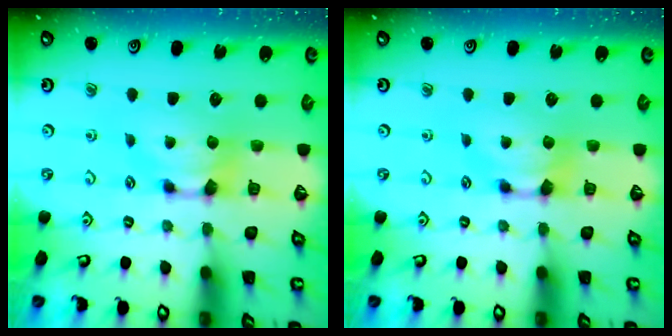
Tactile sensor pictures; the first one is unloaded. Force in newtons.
{"total": 0.0}